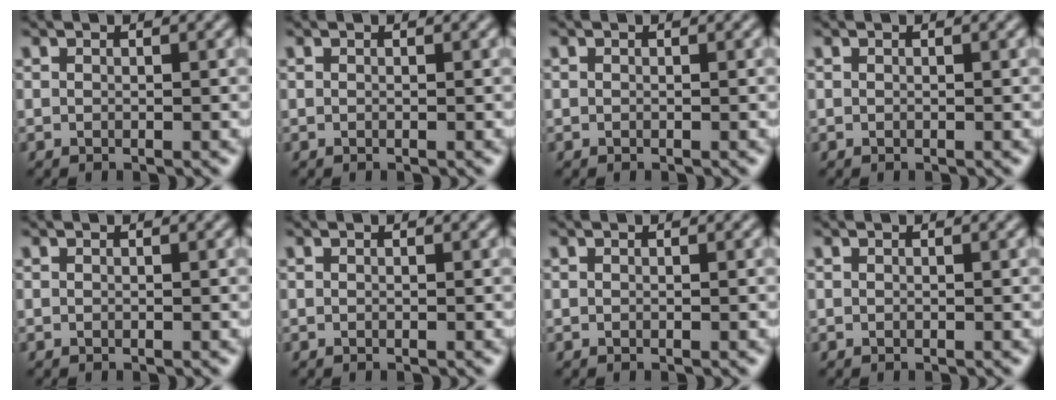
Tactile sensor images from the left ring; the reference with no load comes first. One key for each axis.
{"total": 0.0}
{"total": 0.0}
{"total": 0.0}
{"total": 0.0}
{"total": 0.0}
{"total": 0.0}
{"total": 0.0}